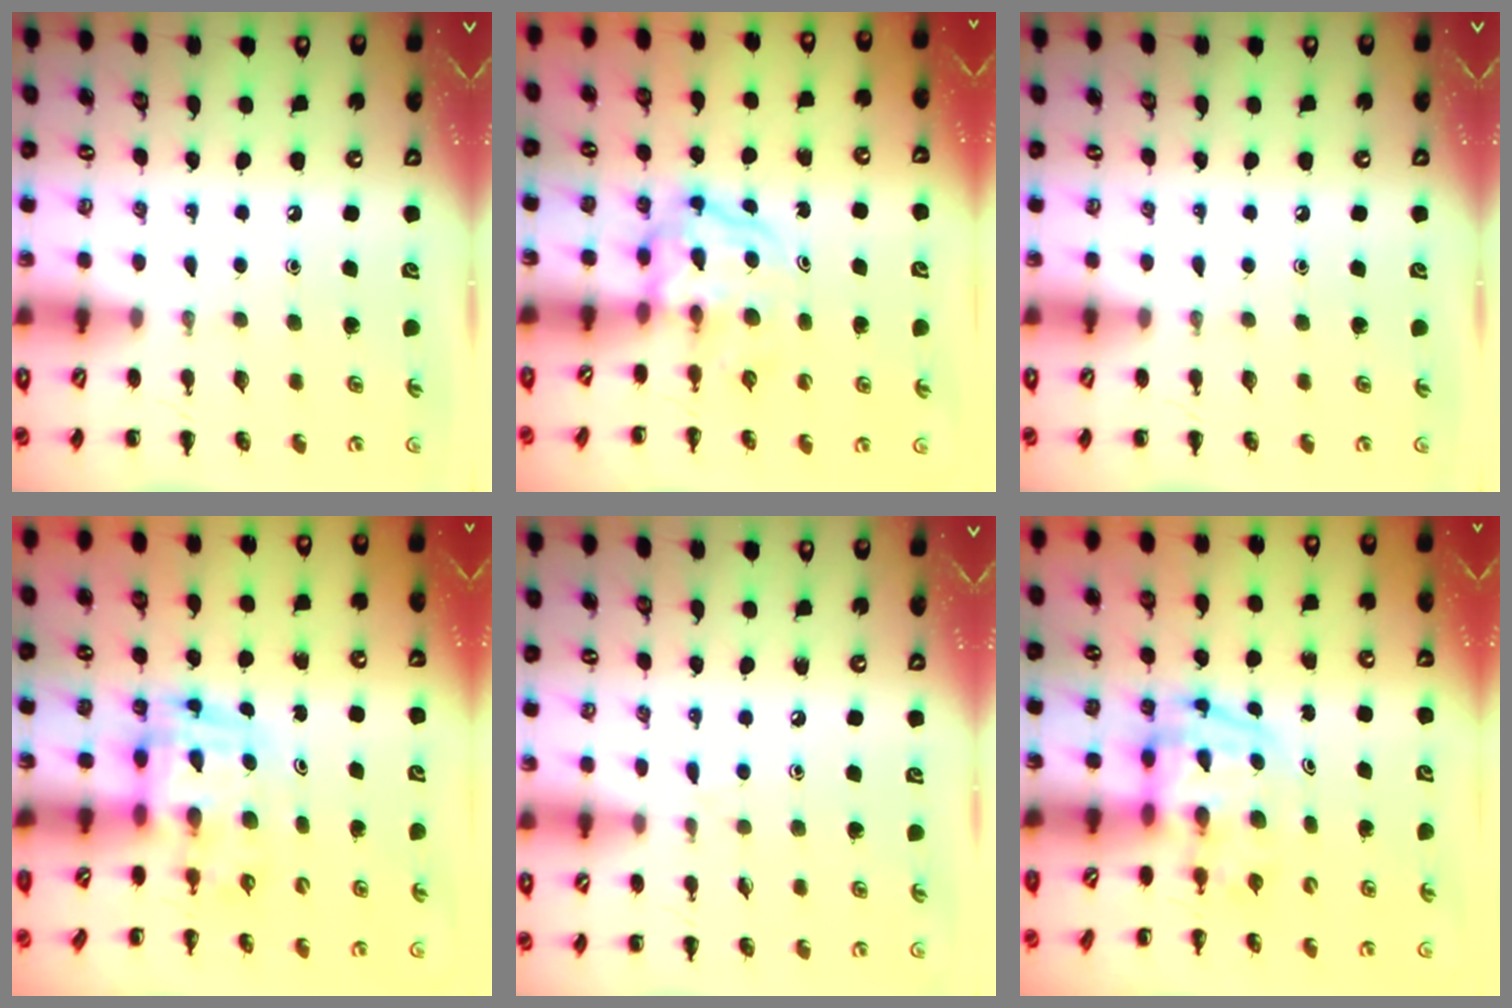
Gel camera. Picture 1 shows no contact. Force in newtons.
{"total": 3.8, "press": 3.7, "slide": 0.4}
{"total": 0.0}
{"total": 3.4, "press": 3.4, "slide": 0.6}
{"total": 4.4, "press": 4.0, "slide": 2.0}
{"total": 3.9, "press": 3.8, "slide": 0.6}